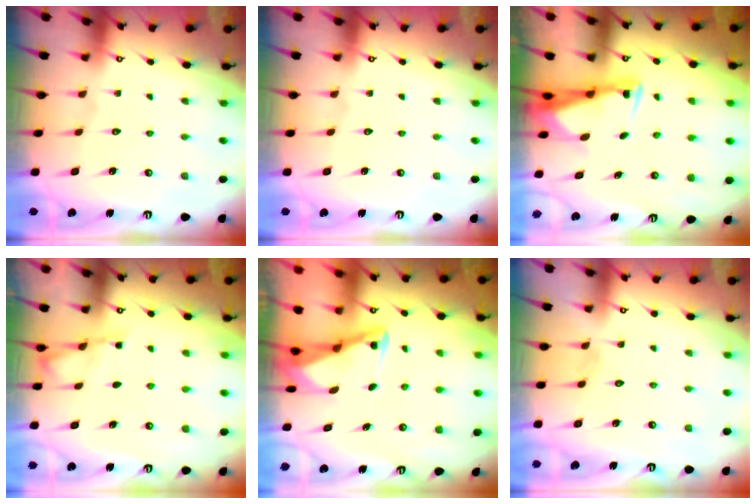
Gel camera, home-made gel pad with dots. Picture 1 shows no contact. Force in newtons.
{"total": 0.0}
{"total": 2.8, "press": 2.7, "slide": 0.9}
{"total": 2.2, "press": 2.2, "slide": 0.3}
{"total": 2.9, "press": 2.9, "slide": 0.4}
{"total": 2.6, "press": 2.6, "slide": 0.2}